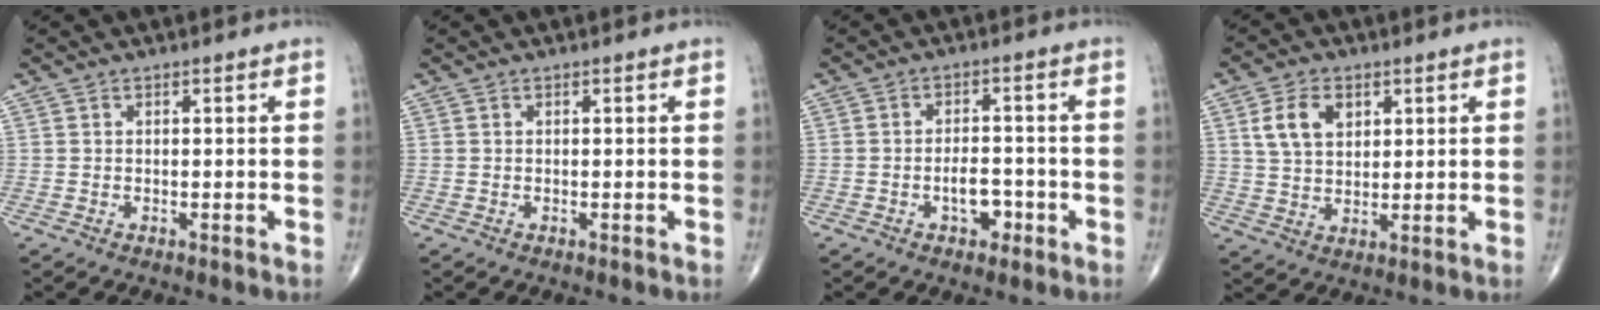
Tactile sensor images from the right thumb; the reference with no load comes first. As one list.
[{"total": 0.0}, {"total": 4.6, "force": [-1.9, 2.7, 3.3], "torque": [-0.039, 0.016, -0.029]}, {"total": 7.6, "force": [2.9, 5.1, 4.9], "torque": [-0.079, -0.009, 0.056]}]